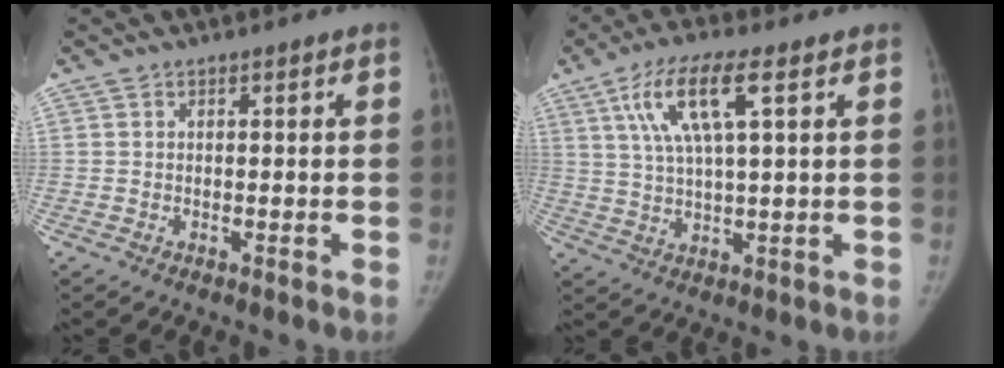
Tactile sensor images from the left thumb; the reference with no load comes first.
{"total": 11.2, "force": [4.4, 2.8, 9.9], "torque": [-0.205, 0.000, 0.084]}